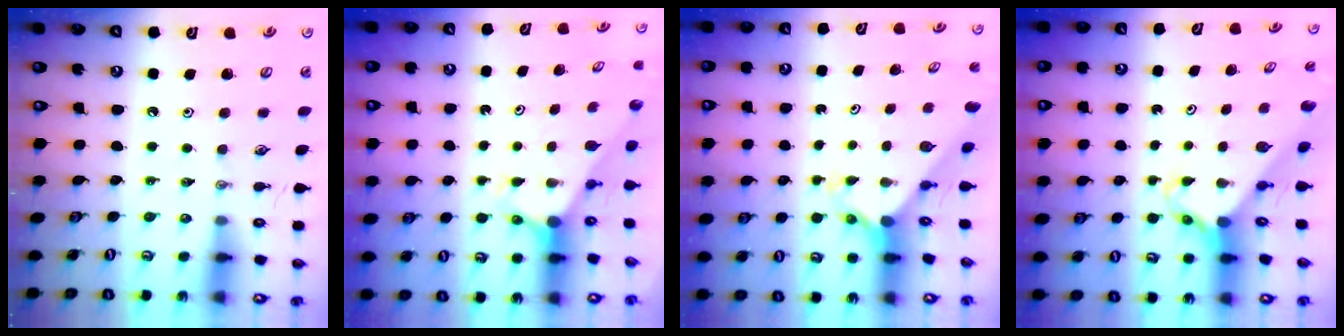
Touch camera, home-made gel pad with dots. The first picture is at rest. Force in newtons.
{"total": 2.9, "press": 2.9, "slide": 0.0}
{"total": 2.0, "press": 2.0, "slide": 0.2}
{"total": 2.6, "press": 2.6, "slide": 0.3}